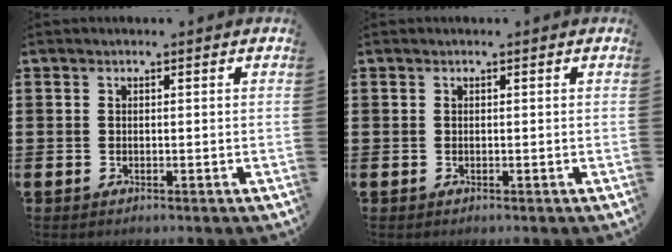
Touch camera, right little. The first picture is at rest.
{"total": 0.0}